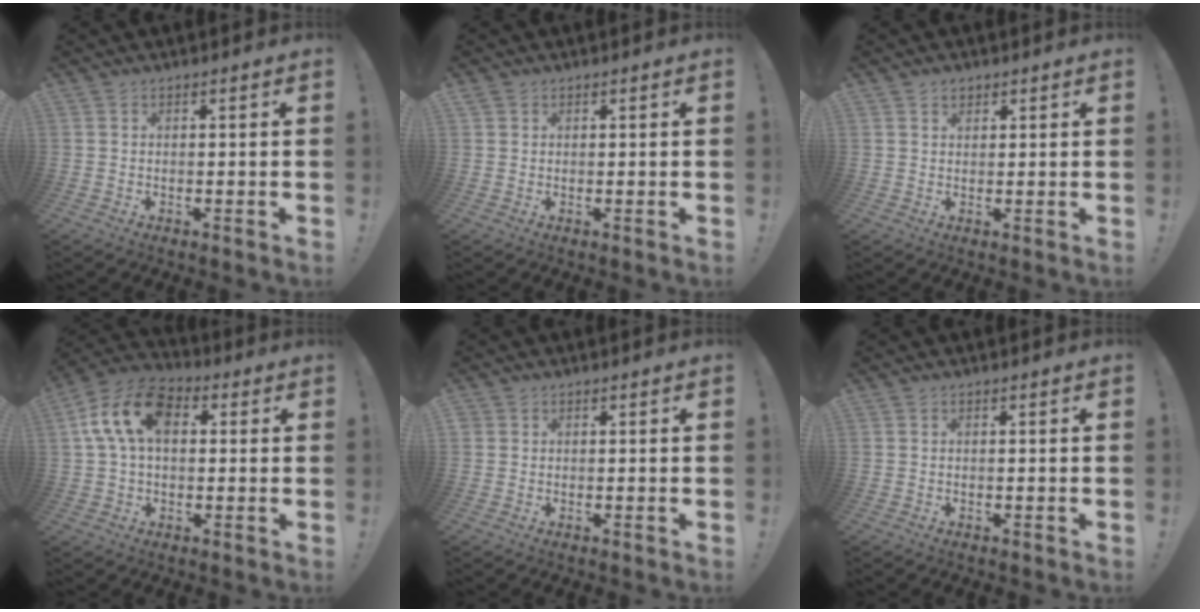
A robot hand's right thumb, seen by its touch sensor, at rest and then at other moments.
{"total": 1.1, "force": [0.8, 0.8, 0.2], "torque": [0.004, -0.003, 0.013]}
{"total": 1.9, "force": [1.2, 1.4, 0.5], "torque": [-0.003, -0.003, 0.021]}
{"total": 15.1, "force": [3.7, 9.5, 11.1], "torque": [-0.209, 0.010, 0.067]}
{"total": 1.0, "force": [0.4, 1.0, 0.1], "torque": [-0.002, 0.002, 0.007]}
{"total": 0.0}